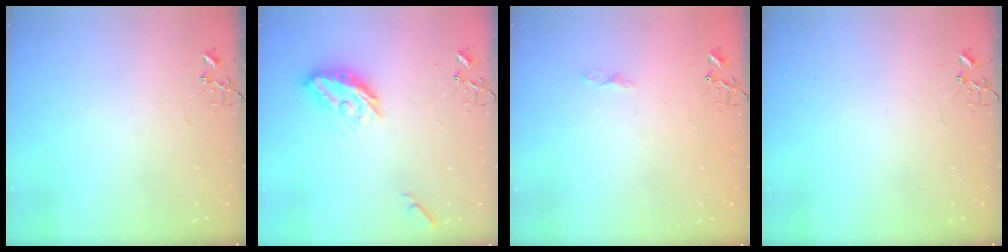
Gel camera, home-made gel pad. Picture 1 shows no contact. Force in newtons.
{"total": 11.3, "press": 11.3, "slide": 0.6}
{"total": 3.4, "press": 3.4, "slide": 0.5}
{"total": 0.0}